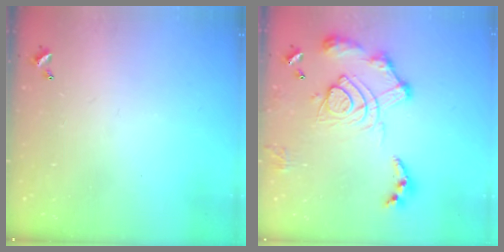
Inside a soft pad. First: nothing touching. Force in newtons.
{"total": 17.1, "press": 17.0, "slide": 1.6}